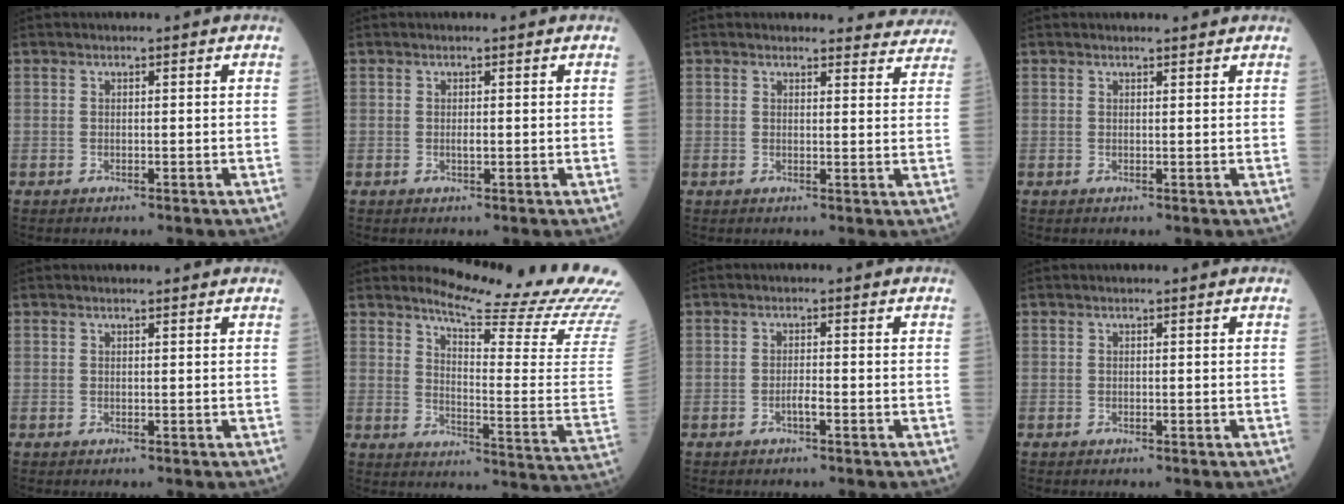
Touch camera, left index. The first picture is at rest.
{"total": 0.7, "force": [0.0, 0.2, 0.7], "torque": [-0.013, -0.001, 0.000]}
{"total": 7.8, "force": [7.5, 2.1, -0.2], "torque": [0.040, -0.015, 0.052]}
{"total": 1.7, "force": [1.7, 0.2, 0.3], "torque": [-0.010, 0.004, 0.022]}
{"total": 1.1, "force": [1.0, 0.1, 0.3], "torque": [-0.013, 0.005, 0.014]}
{"total": 19.4, "force": [18.1, -0.4, 7.1], "torque": [-0.117, -0.122, 0.216]}
{"total": 1.4, "force": [-0.8, 0.1, 1.2], "torque": [-0.024, 0.001, -0.014]}
{"total": 0.0}